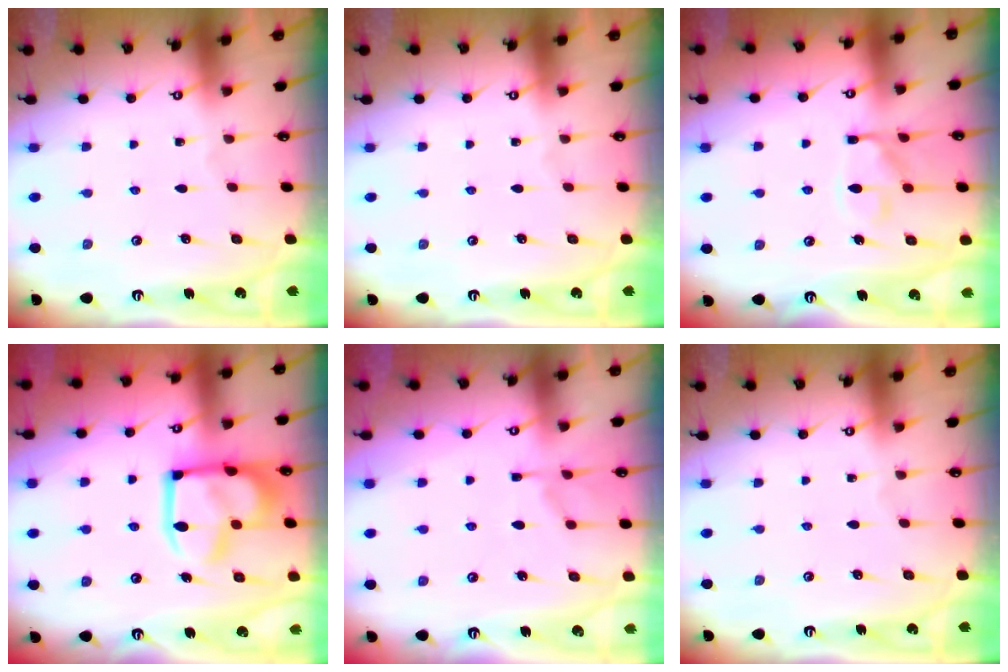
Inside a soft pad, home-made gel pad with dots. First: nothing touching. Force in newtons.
{"total": 0.0}
{"total": 12.4, "press": 12.4, "slide": 1.2}
{"total": 16.3, "press": 16.2, "slide": 1.9}
{"total": 1.7, "press": 0.7, "slide": 1.5}
{"total": 0.0}